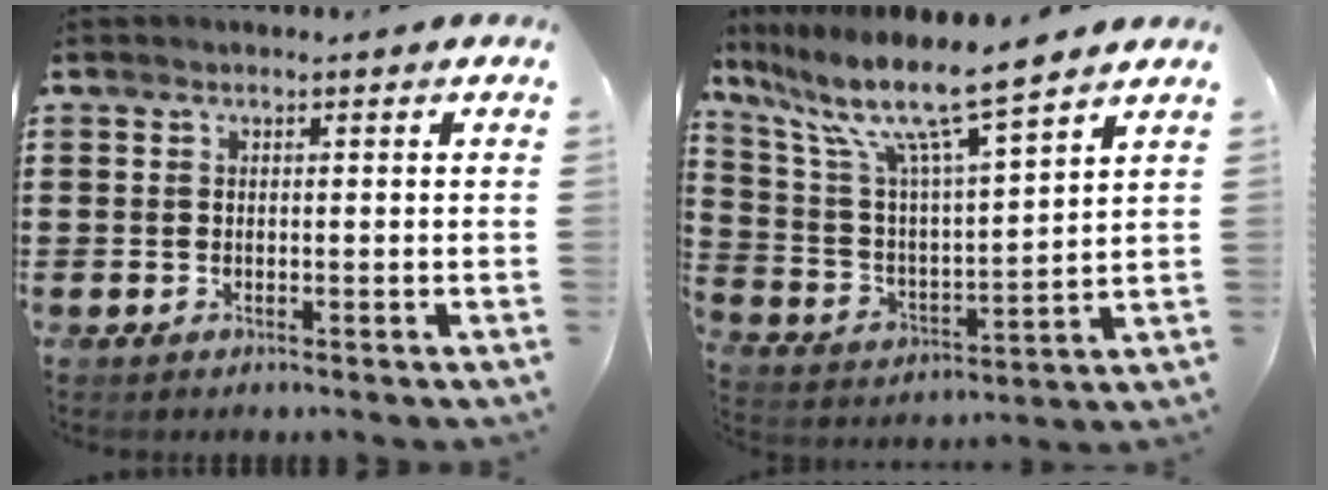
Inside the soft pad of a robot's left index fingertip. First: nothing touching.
{"total": 11.2, "force": [8.9, 0.8, 6.8], "torque": [-0.166, -0.053, 0.146]}